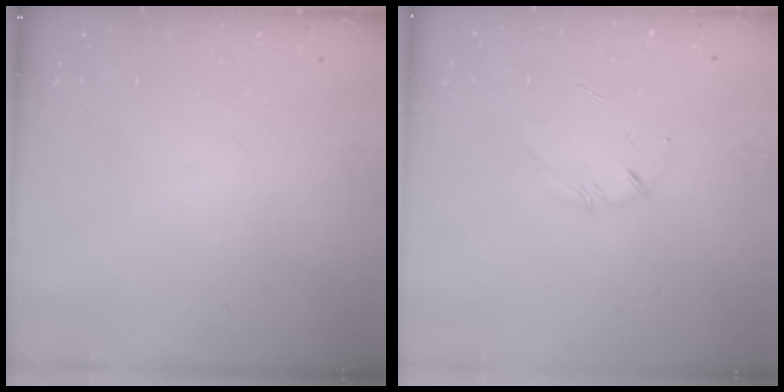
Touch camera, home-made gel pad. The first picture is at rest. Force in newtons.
{"total": 3.3, "press": 3.2, "slide": 0.6}